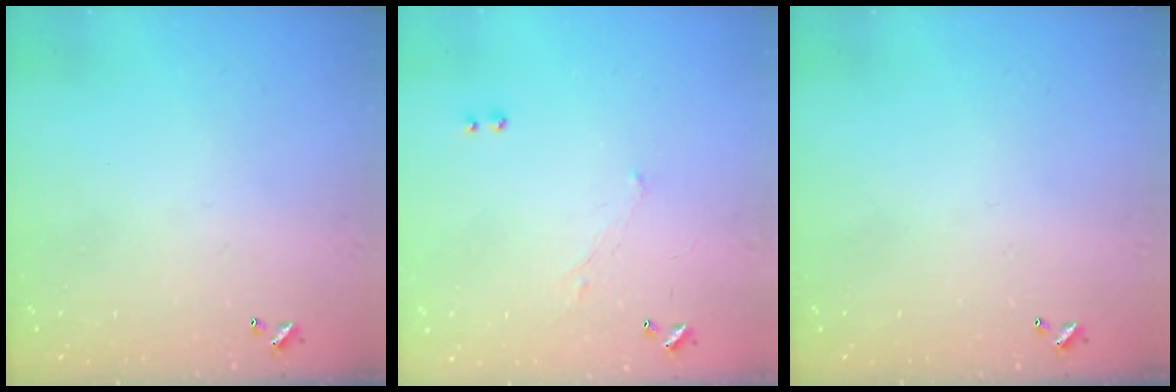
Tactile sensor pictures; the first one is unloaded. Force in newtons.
{"total": 1.2, "press": 0.8, "slide": 0.9}
{"total": 0.0}